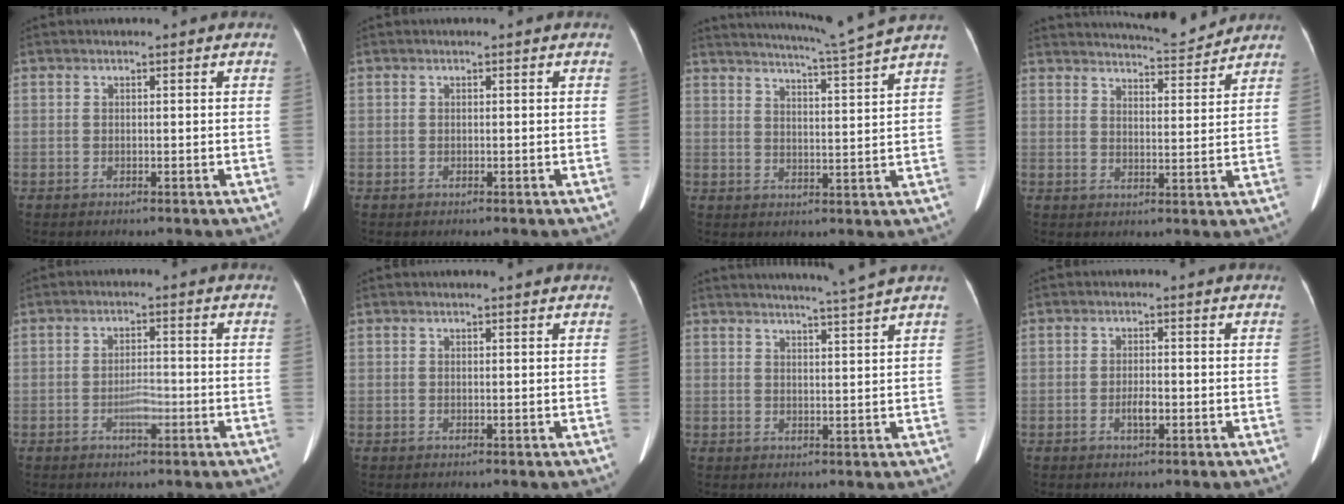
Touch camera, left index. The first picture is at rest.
{"total": 0.0}
{"total": 10.9, "force": [9.7, -3.1, 3.9], "torque": [-0.072, -0.035, 0.136]}
{"total": 8.8, "force": [8.6, 0.1, 1.8], "torque": [-0.034, -0.005, 0.119]}
{"total": 3.0, "force": [-1.4, 1.0, 2.5], "torque": [-0.046, 0.002, -0.024]}
{"total": 1.4, "force": [1.3, -0.1, 0.6], "torque": [-0.010, 0.011, 0.016]}
{"total": 6.9, "force": [6.0, -2.1, 2.5], "torque": [-0.038, -0.012, 0.080]}
{"total": 2.0, "force": [-0.9, 0.5, 1.7], "torque": [-0.032, 0.000, -0.015]}